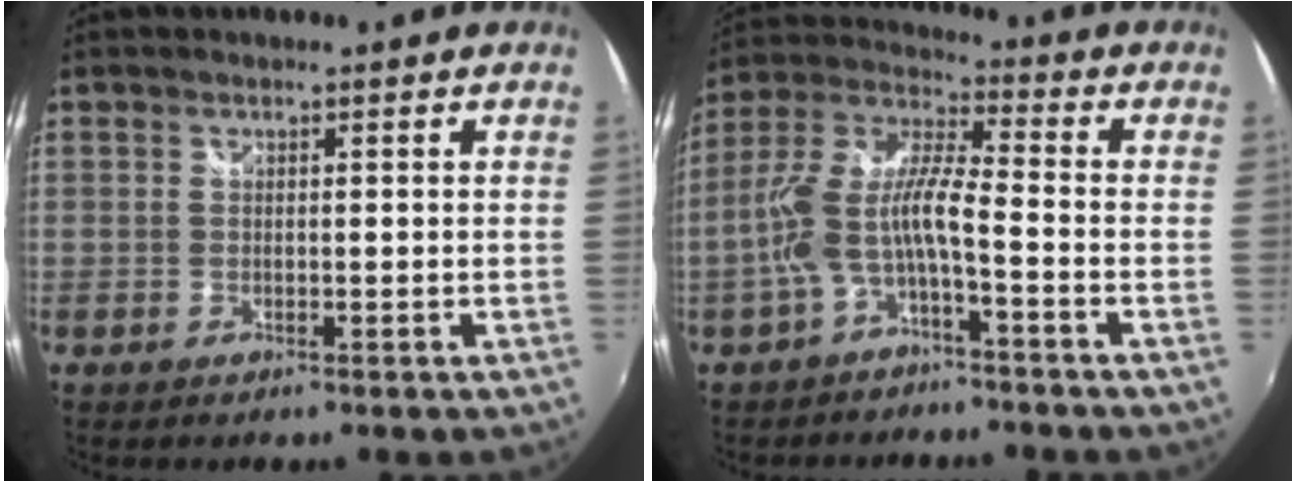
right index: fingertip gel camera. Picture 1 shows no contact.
{"total": 9.8, "force": [-3.7, 1.9, 8.9], "torque": [-0.202, 0.012, -0.070]}